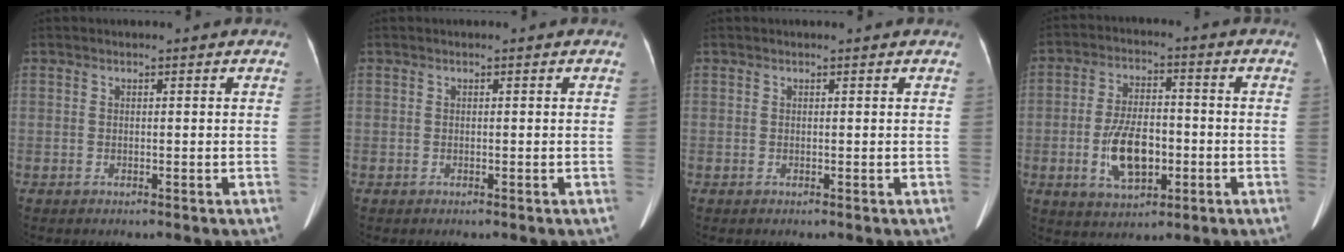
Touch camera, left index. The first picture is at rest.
{"total": 0.0}
{"total": 0.8, "force": [0.7, 0.0, 0.3], "torque": [-0.009, 0.006, 0.010]}
{"total": 9.4, "force": [-2.4, 4.5, 7.8], "torque": [-0.159, 0.007, -0.037]}